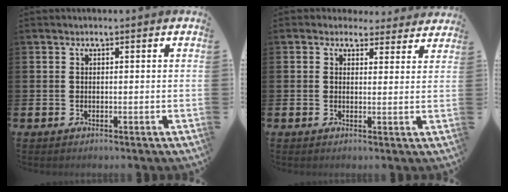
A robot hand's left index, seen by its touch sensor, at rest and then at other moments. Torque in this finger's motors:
{"motor_torque": [0.87, -0.89, 0.20, -0.04]}